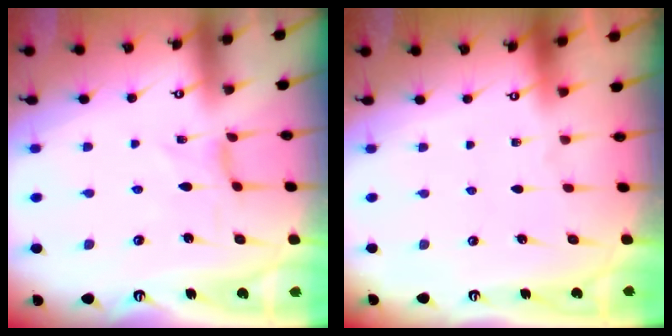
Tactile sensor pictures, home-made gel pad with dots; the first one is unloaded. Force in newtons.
{"total": 0.0}